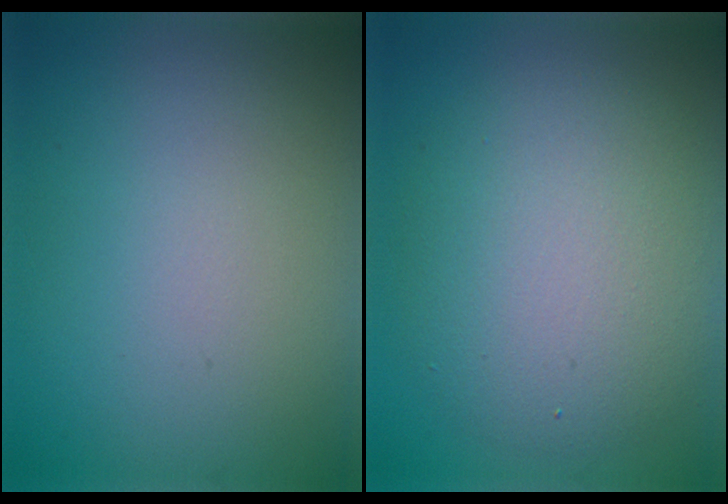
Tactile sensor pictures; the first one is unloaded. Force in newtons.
{"total": 6.7, "press": 6.7, "slide": 0.6}